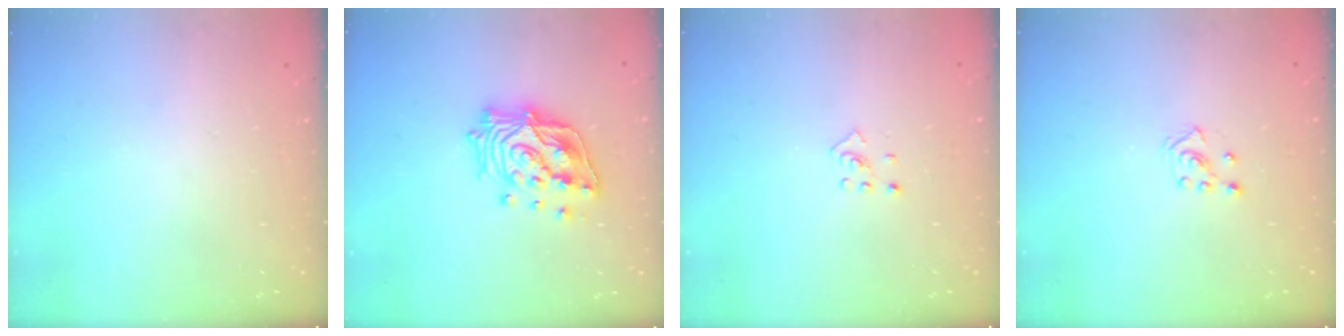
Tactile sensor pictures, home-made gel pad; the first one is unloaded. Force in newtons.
{"total": 18.3, "press": 18.1, "slide": 2.4}
{"total": 2.5, "press": 2.4, "slide": 0.8}
{"total": 2.8, "press": 2.7, "slide": 0.5}